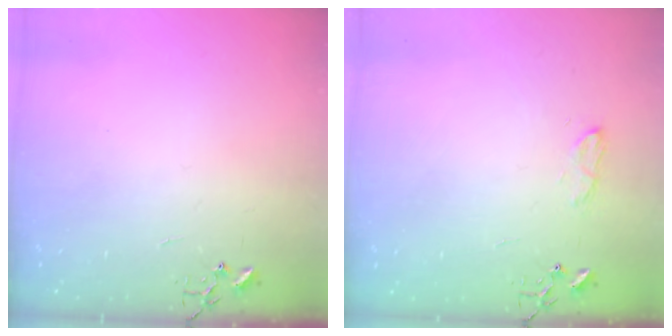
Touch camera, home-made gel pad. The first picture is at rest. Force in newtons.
{"total": 7.9, "press": 7.8, "slide": 0.9}